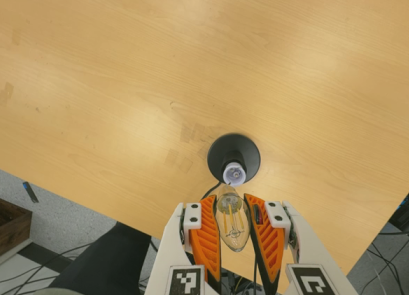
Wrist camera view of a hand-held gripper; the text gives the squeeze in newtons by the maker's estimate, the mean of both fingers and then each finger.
{"total": 25.3, "left": 28.4, "right": 22.2}